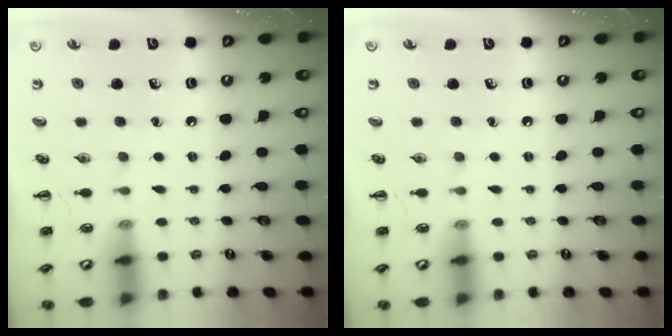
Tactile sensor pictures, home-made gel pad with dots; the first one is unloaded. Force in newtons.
{"total": 0.0}